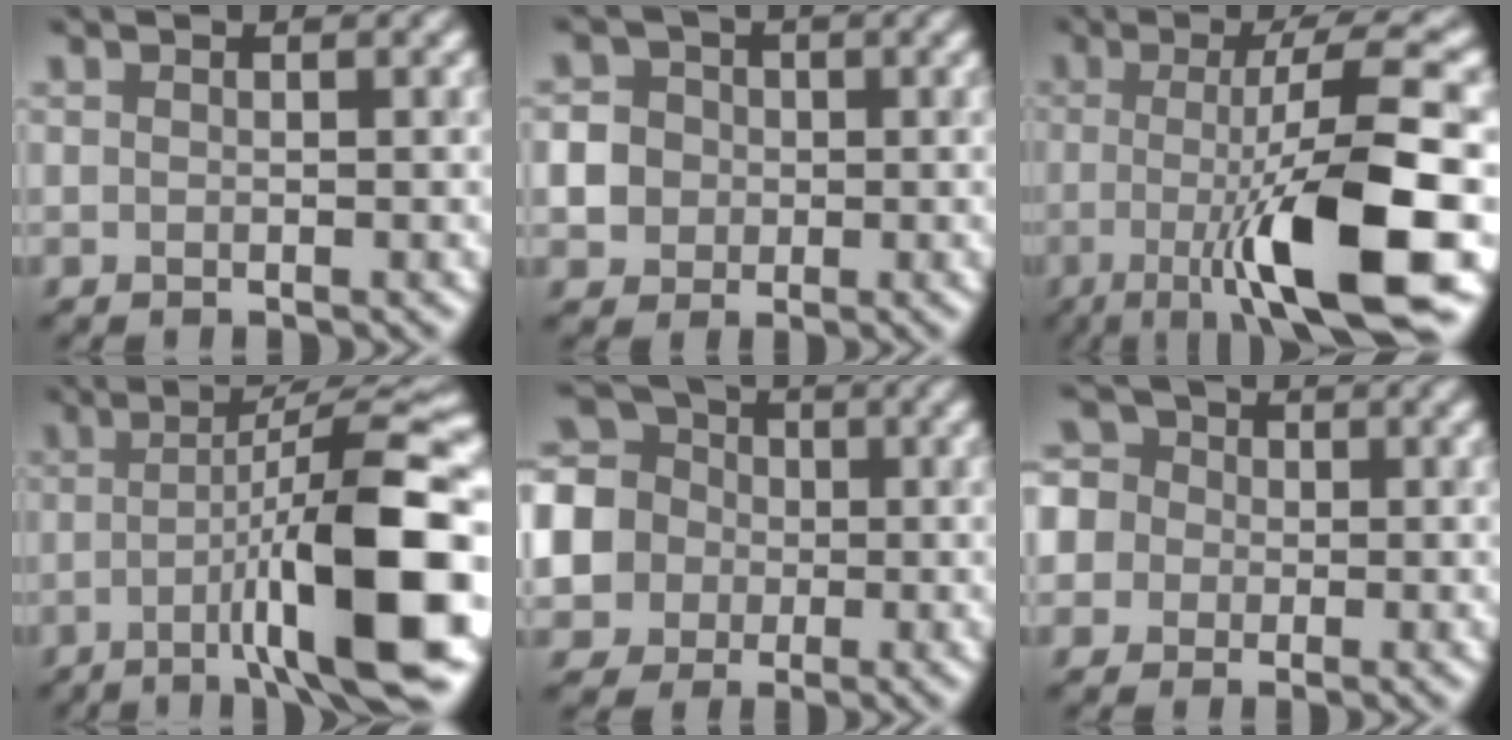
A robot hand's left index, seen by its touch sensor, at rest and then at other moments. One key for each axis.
{"total": 5.8, "fx": -0.8, "fy": 5.5, "fz": 1.7, "tx": -0.023, "ty": 0.014, "tz": -0.035}
{"total": 12.4, "fx": -2.8, "fy": 2.3, "fz": 11.9, "tx": -0.166, "ty": 0.001, "tz": -0.050}
{"total": 12.8, "fx": -3.1, "fy": 2.2, "fz": 12.3, "tx": -0.172, "ty": 0.010, "tz": -0.044}
{"total": 8.4, "fx": -0.4, "fy": 7.9, "fz": 2.8, "tx": -0.093, "ty": 0.016, "tz": -0.038}
{"total": 6.4, "fx": -0.6, "fy": 6.2, "fz": 1.7, "tx": -0.038, "ty": 0.033, "tz": -0.050}